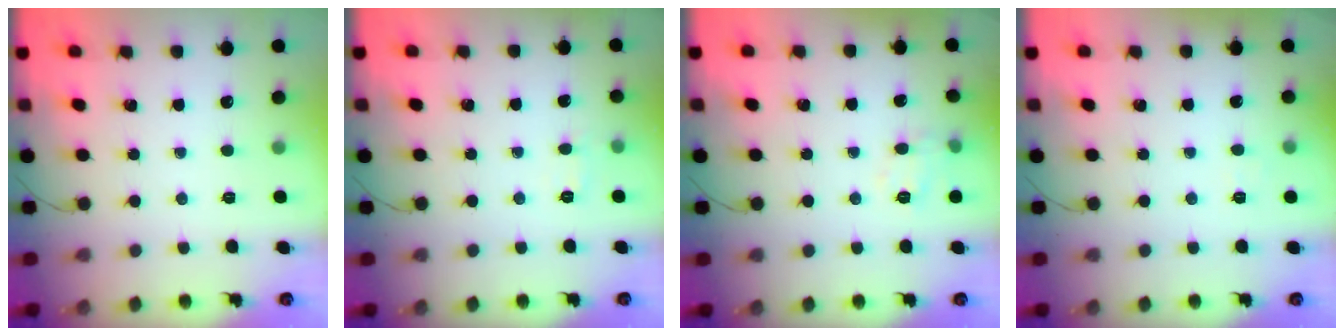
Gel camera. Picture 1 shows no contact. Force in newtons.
{"total": 4.3, "press": 4.1, "slide": 1.0}
{"total": 5.6, "press": 5.5, "slide": 1.2}
{"total": 3.5, "press": 3.4, "slide": 1.0}